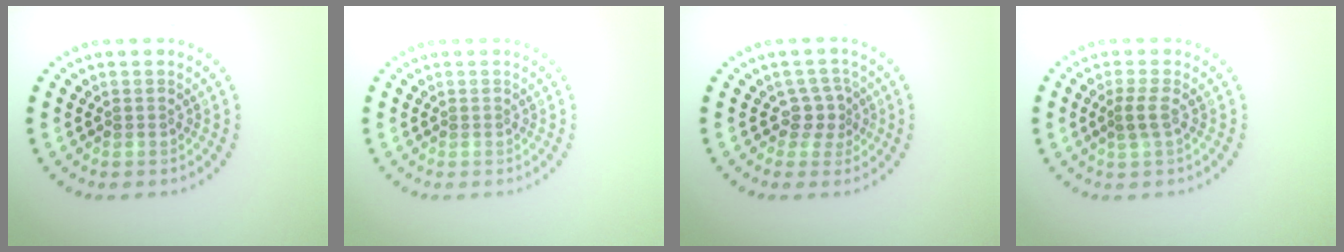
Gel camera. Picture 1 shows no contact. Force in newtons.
{"total": 0.0}
{"total": 2.1, "press": 1.5, "slide": 1.5}
{"total": 1.6, "press": 1.3, "slide": 0.9}